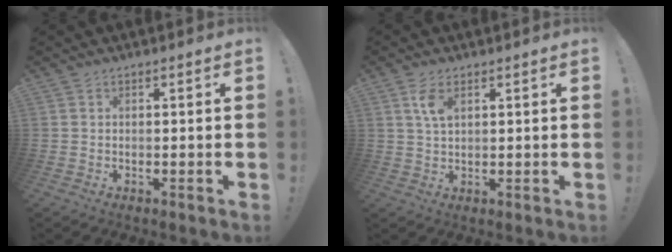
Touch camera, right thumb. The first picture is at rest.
{"total": 4.9, "force": [2.1, 2.4, 3.8], "torque": [-0.067, -0.004, 0.035]}